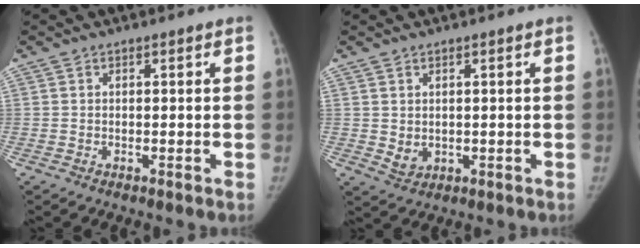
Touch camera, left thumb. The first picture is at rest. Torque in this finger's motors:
{"motor_torque": [0.09, 0.47, 0.29, 0.30, 0.00]}